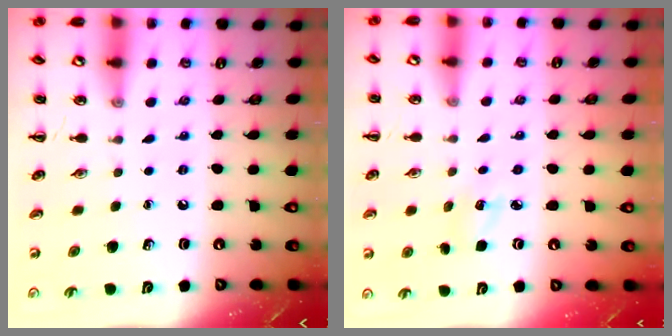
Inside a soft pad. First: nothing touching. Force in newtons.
{"total": 3.9, "press": 3.8, "slide": 1.1}